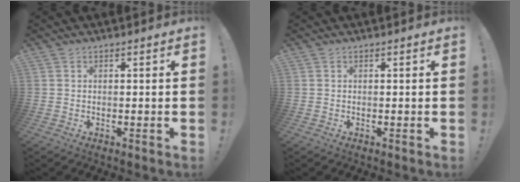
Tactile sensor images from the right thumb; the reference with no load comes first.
{"total": 0.0}